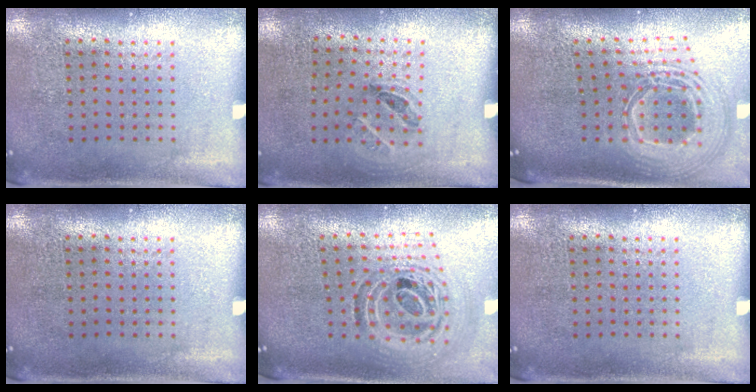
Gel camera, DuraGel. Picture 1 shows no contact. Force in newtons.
{"total": 1.2, "press": 0.7, "slide": 0.9}
{"total": 2.5, "press": 1.9, "slide": 1.7}
{"total": 0.0}
{"total": 1.2, "press": 1.1, "slide": 0.5}
{"total": 0.0}